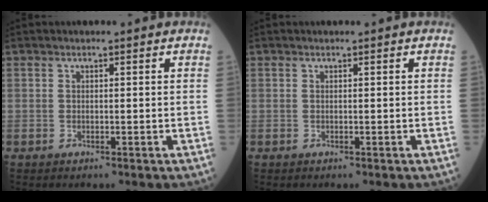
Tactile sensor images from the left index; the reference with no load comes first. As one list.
[{"total": 0.0}]